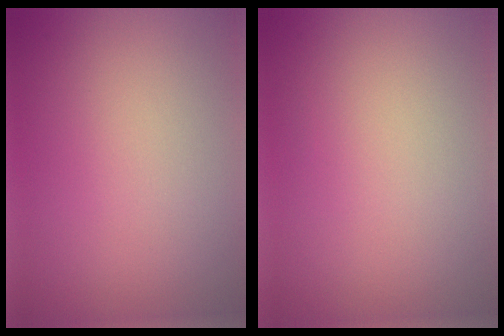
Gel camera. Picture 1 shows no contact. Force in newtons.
{"total": 0.0}